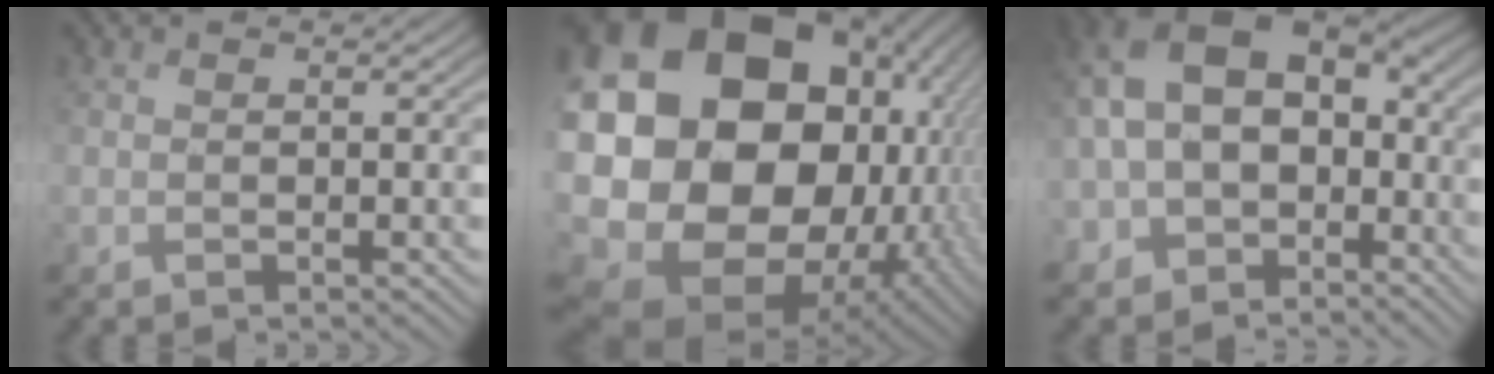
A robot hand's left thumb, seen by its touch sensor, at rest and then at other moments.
{"total": 25.1, "force": [0.5, 20.5, 14.5], "torque": [-0.331, -0.032, -0.004]}
{"total": 14.6, "force": [-1.8, 10.4, 10.0], "torque": [-0.213, -0.028, -0.016]}